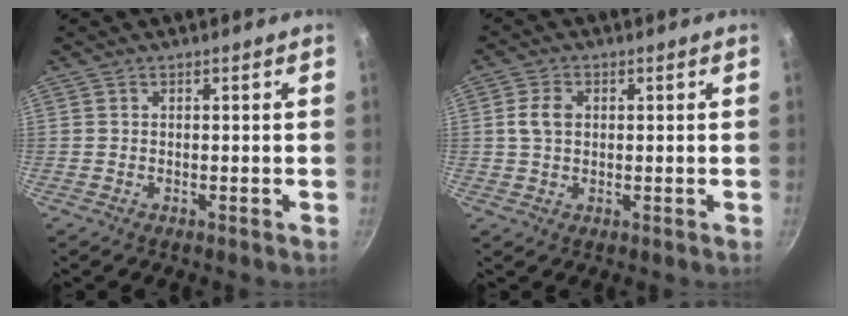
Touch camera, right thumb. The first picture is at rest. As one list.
[{"total": 4.1, "force": [0.7, 2.9, 2.8], "torque": [-0.055, 0.004, 0.012]}]